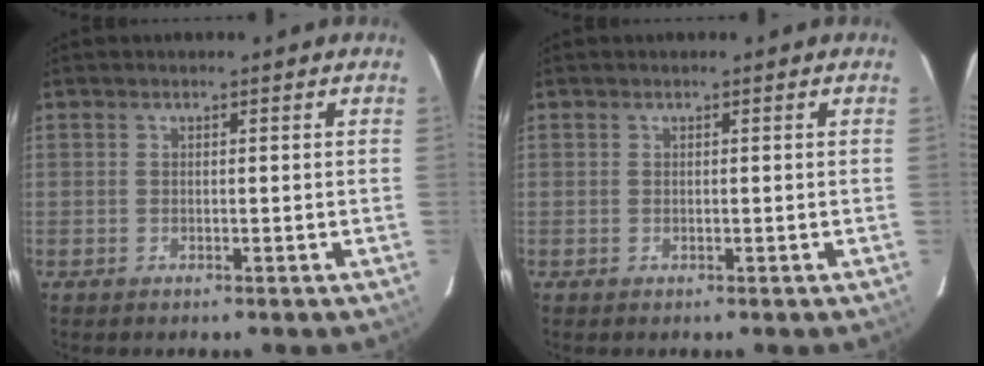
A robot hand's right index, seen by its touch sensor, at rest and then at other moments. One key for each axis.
{"total": 0.0}